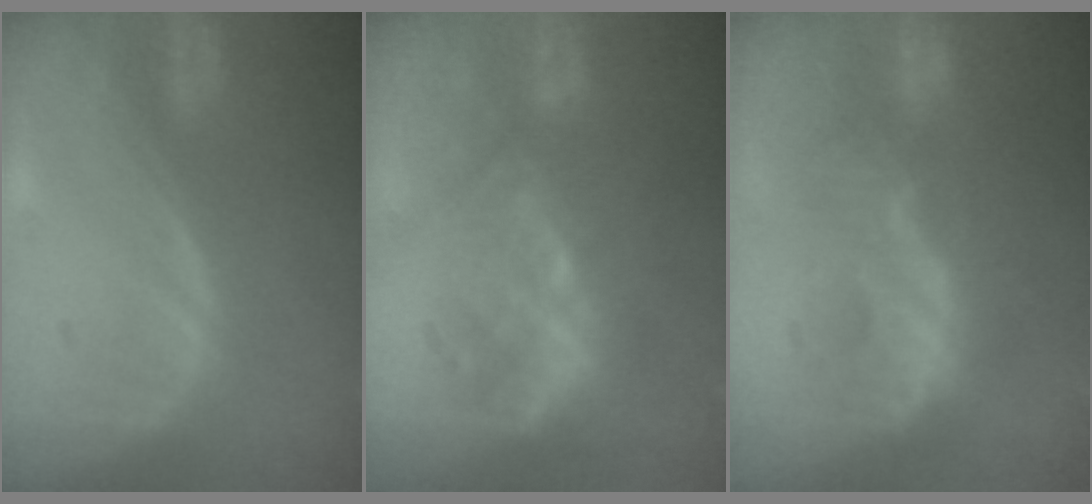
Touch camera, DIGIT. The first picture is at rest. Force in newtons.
{"total": 9.6, "press": 8.6, "slide": 4.1}
{"total": 8.9, "press": 8.8, "slide": 1.6}